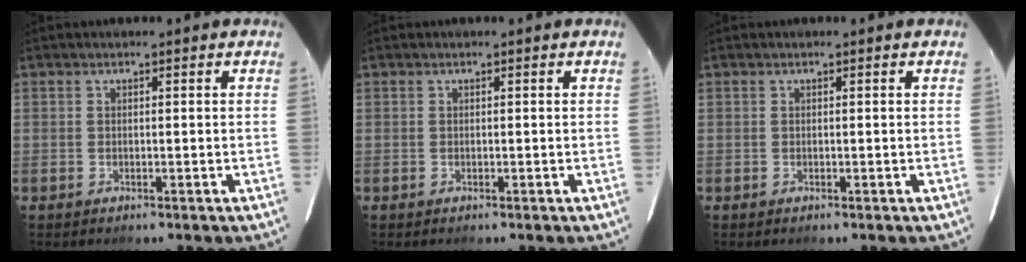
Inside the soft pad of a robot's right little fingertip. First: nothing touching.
{"total": 0.0}
{"total": 0.0}